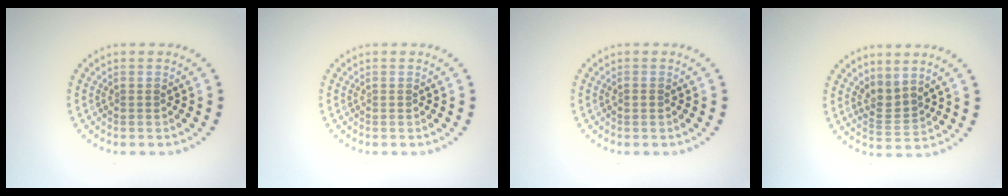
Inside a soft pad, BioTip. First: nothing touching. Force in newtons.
{"total": 0.0}
{"total": 0.7, "press": 0.7, "slide": 0.1}
{"total": 2.3, "press": 1.5, "slide": 1.8}